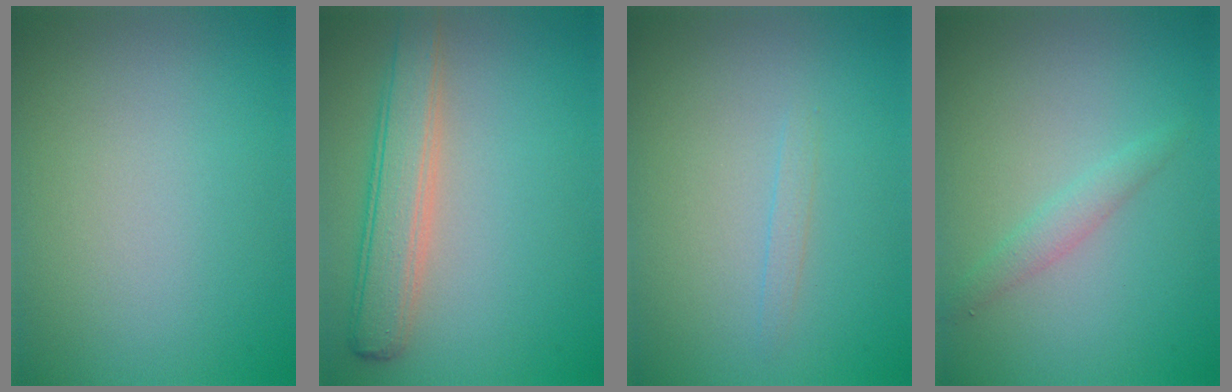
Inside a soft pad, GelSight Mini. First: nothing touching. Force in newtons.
{"total": 4.3, "press": 4.3, "slide": 0.3}
{"total": 0.7, "press": 0.7, "slide": 0.1}
{"total": 1.1, "press": 1.1, "slide": 0.1}